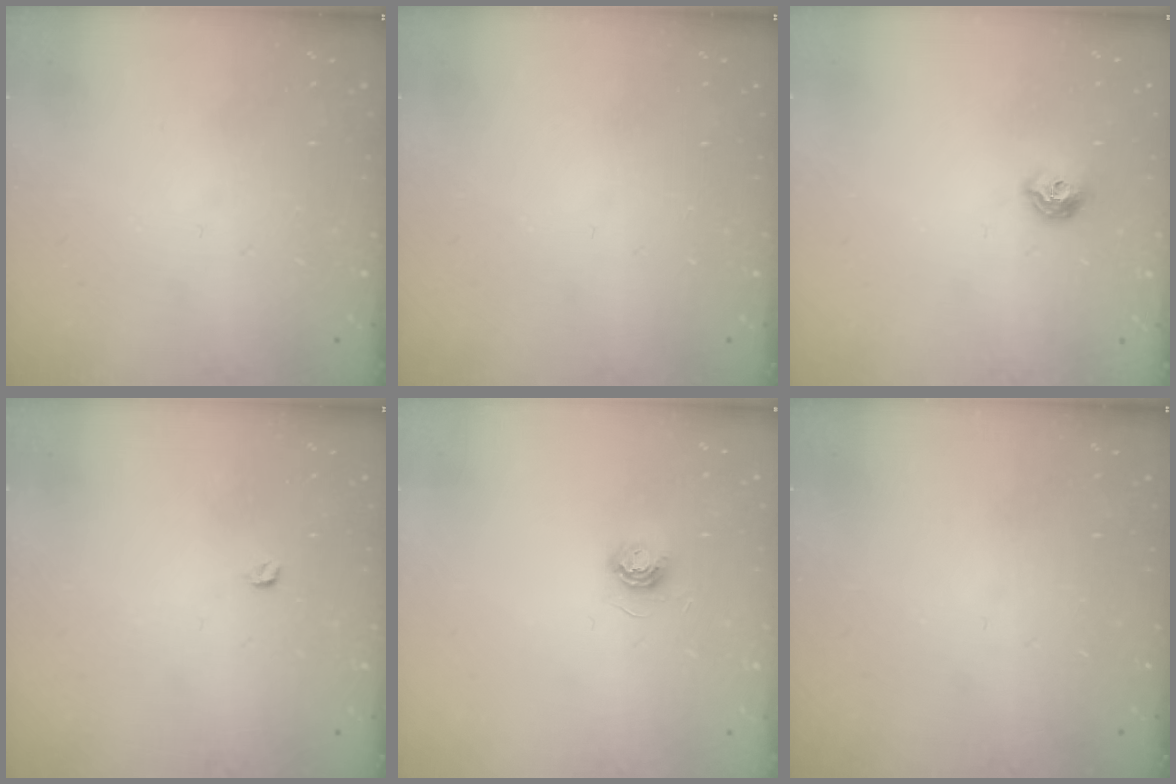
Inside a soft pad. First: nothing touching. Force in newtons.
{"total": 0.0}
{"total": 7.5, "press": 7.4, "slide": 1.0}
{"total": 3.0, "press": 2.9, "slide": 0.4}
{"total": 5.1, "press": 5.1, "slide": 0.5}
{"total": 0.0}